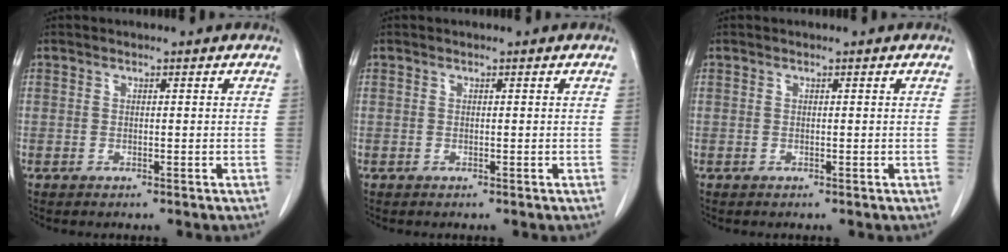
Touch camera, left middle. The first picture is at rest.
{"total": 0.0}
{"total": 0.0}